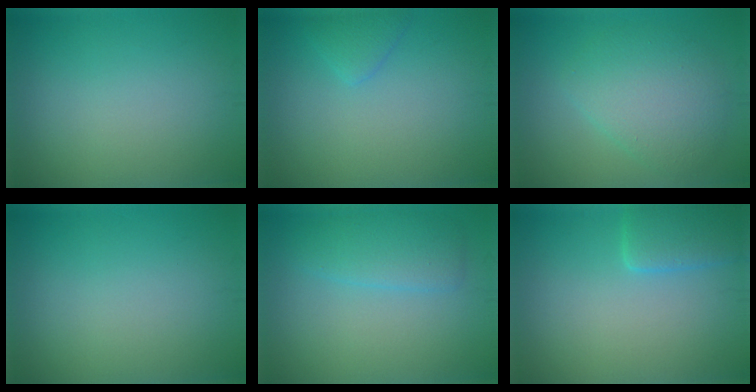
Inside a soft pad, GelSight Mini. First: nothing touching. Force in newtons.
{"total": 1.5, "press": 1.5, "slide": 0.1}
{"total": 4.6, "press": 4.6, "slide": 0.2}
{"total": 0.0}
{"total": 3.1, "press": 3.1, "slide": 0.3}
{"total": 3.0, "press": 3.0, "slide": 0.3}